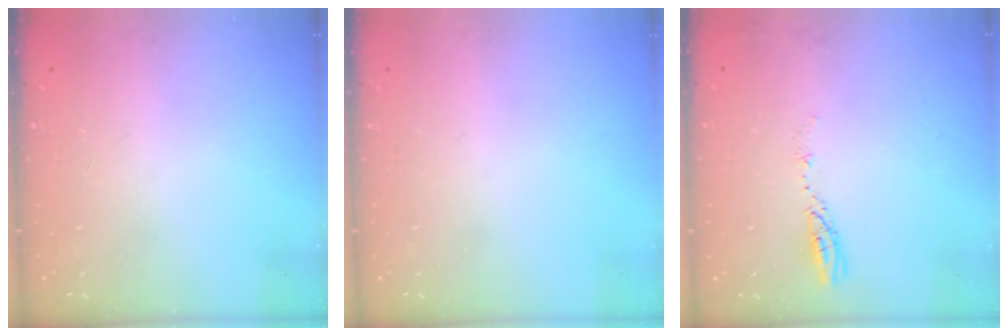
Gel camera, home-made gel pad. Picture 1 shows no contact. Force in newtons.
{"total": 0.0}
{"total": 3.5, "press": 3.5, "slide": 0.3}